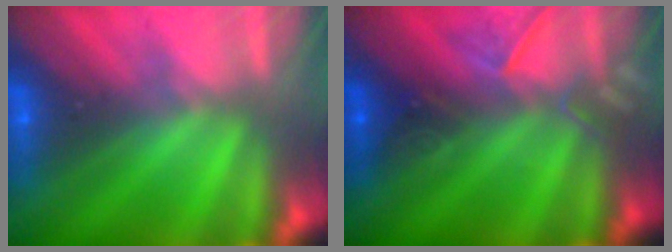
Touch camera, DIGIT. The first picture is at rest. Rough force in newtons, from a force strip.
{"total": 2.4}